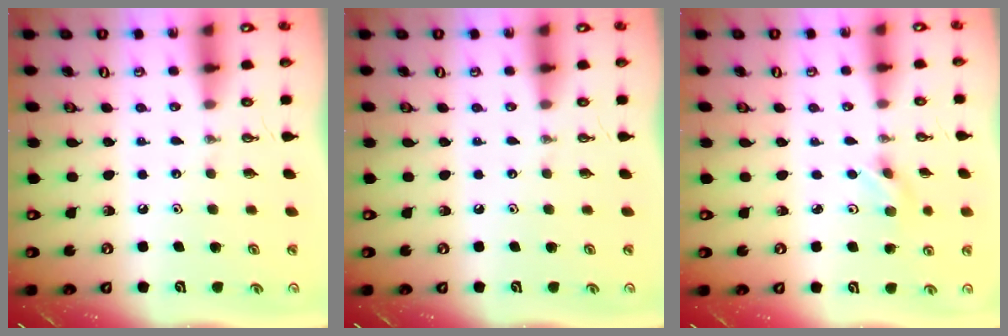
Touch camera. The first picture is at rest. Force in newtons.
{"total": 0.0}
{"total": 2.5, "press": 2.5, "slide": 0.5}